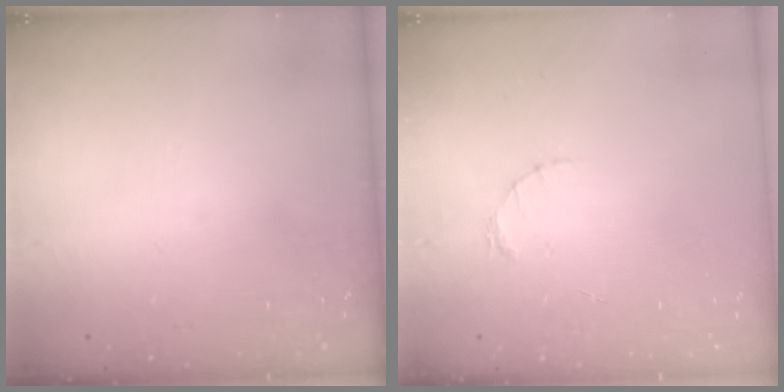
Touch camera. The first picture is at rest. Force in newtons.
{"total": 1.6, "press": 1.5, "slide": 0.3}